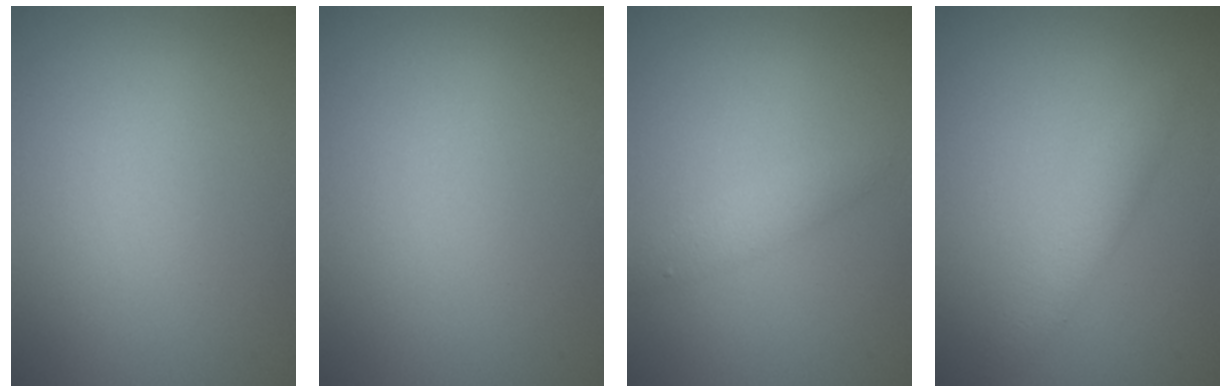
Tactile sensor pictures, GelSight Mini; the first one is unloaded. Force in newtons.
{"total": 0.0}
{"total": 1.4, "press": 1.4, "slide": 0.0}
{"total": 2.0, "press": 2.0, "slide": 0.0}